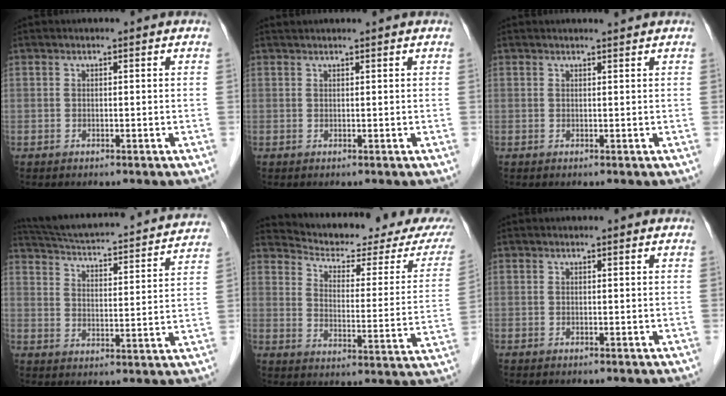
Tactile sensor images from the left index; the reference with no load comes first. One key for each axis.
{"total": 2.7, "fx": 2.5, "fy": -0.1, "fz": 1.0, "tx": -0.010, "ty": 0.028, "tz": 0.039}
{"total": 1.1, "fx": 1.0, "fy": -0.3, "fz": 0.1, "tx": -0.007, "ty": -0.001, "tz": 0.019}
{"total": 24.6, "fx": 22.8, "fy": 3.2, "fz": 8.7, "tx": -0.148, "ty": -0.014, "tz": 0.298}
{"total": 18.0, "fx": 16.3, "fy": 3.2, "fz": 6.8, "tx": -0.092, "ty": -0.037, "tz": 0.199}
{"total": 0.0}